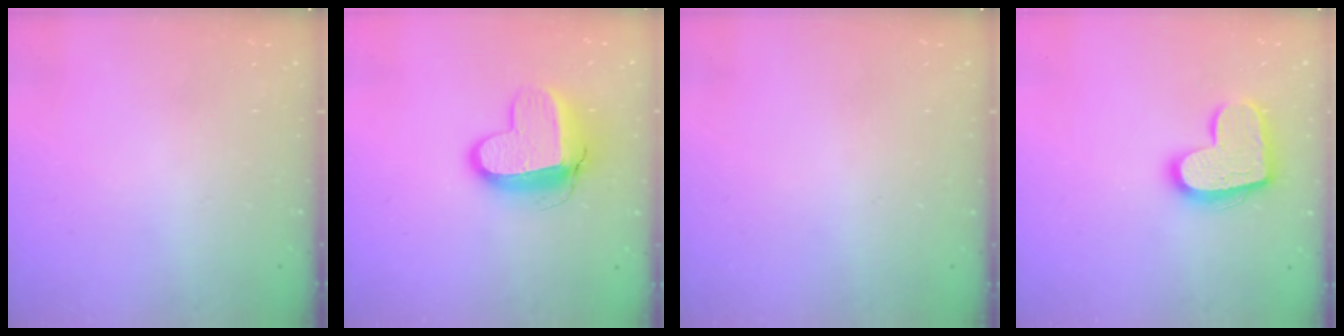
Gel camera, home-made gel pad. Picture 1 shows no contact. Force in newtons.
{"total": 12.4, "press": 12.3, "slide": 1.3}
{"total": 0.6, "press": 0.6, "slide": 0.2}
{"total": 16.4, "press": 16.4, "slide": 1.2}